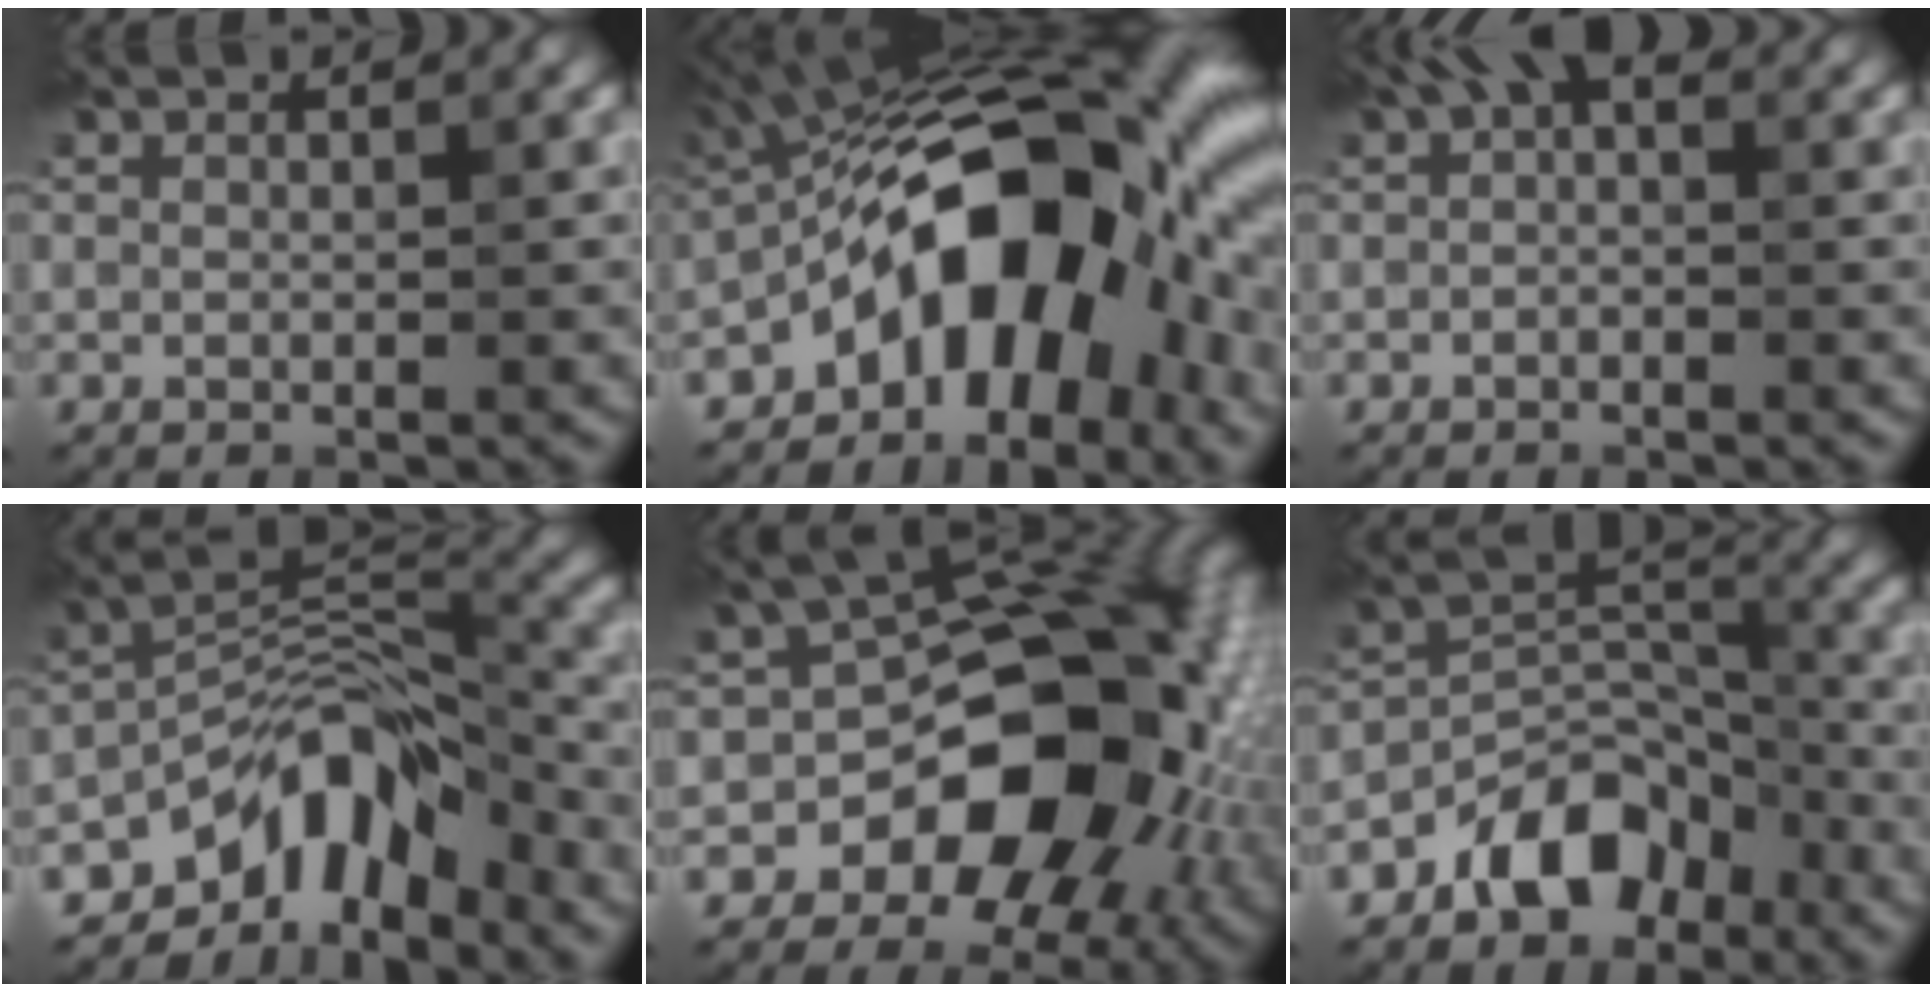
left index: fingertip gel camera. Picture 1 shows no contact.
{"total": 15.5, "force": [-4.4, 8.0, 12.6], "torque": [-0.140, 0.029, -0.086]}
{"total": 2.2, "force": [0.4, 1.1, 1.8], "torque": [-0.027, 0.014, -0.003]}
{"total": 8.2, "force": [-5.5, 3.8, 4.7], "torque": [-0.053, 0.008, -0.104]}
{"total": 13.9, "force": [-4.1, 9.2, 9.7], "torque": [-0.100, 0.006, -0.074]}
{"total": 6.6, "force": [-4.4, 3.7, 3.3], "torque": [-0.036, 0.010, -0.077]}